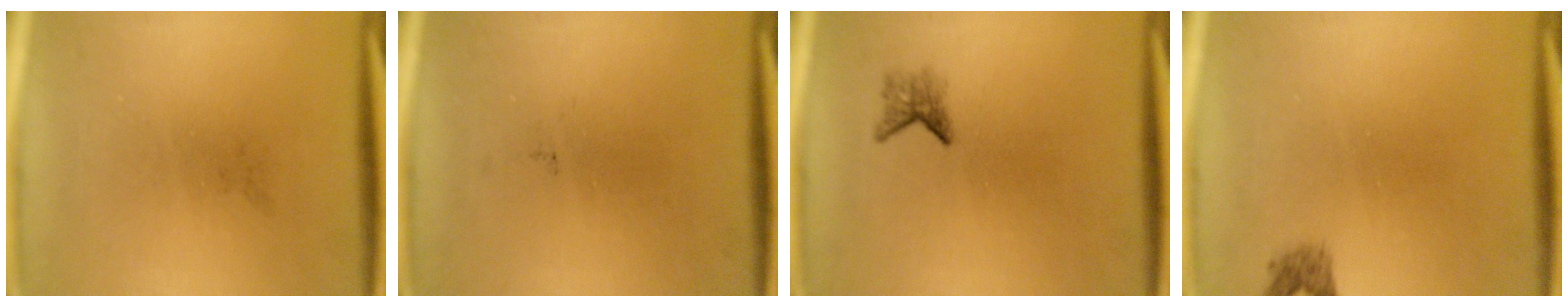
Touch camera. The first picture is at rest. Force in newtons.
{"total": 0.0}
{"total": 1.6}
{"total": 1.4}